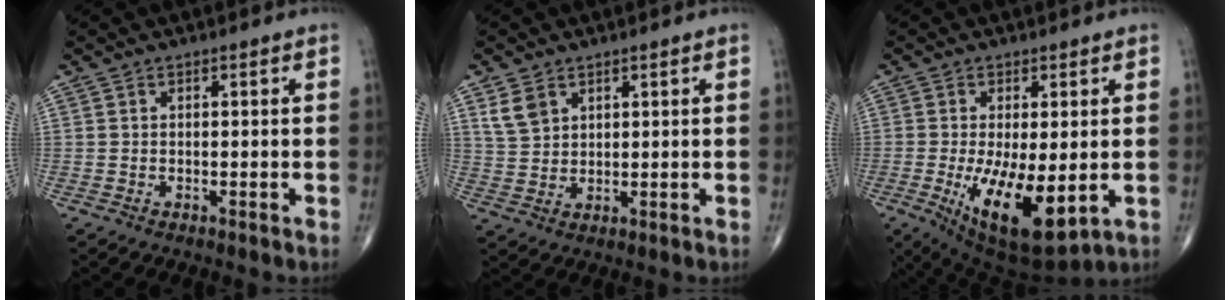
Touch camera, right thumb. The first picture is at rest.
{"total": 4.7, "force": [2.6, 3.2, 2.2], "torque": [-0.034, -0.010, 0.060]}
{"total": 14.0, "force": [-2.8, 5.4, 12.6], "torque": [-0.214, -0.029, -0.026]}